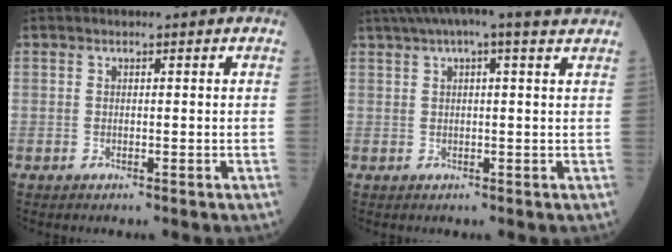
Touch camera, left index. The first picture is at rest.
{"total": 9.3, "force": [7.3, 0.7, 5.6], "torque": [-0.099, 0.045, 0.091]}